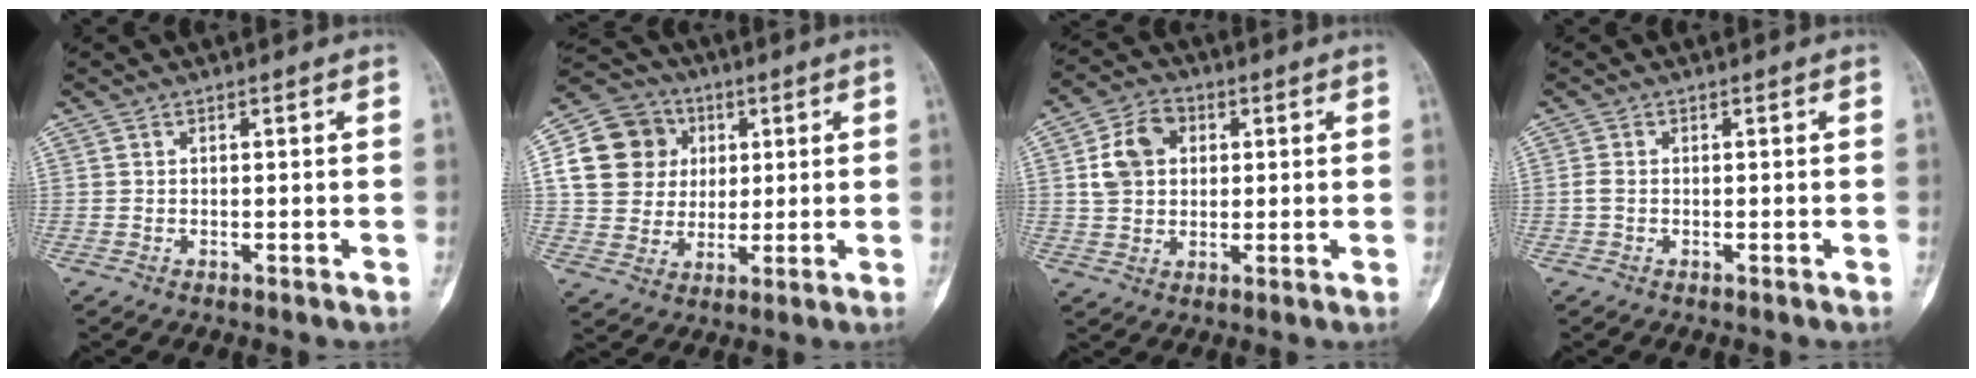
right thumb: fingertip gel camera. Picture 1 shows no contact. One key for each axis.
{"total": 13.8, "fx": 3.1, "fy": 12.7, "fz": 4.5, "tx": -0.058, "ty": 0.013, "tz": 0.057}
{"total": 8.5, "fx": 1.8, "fy": 6.6, "fz": 5.0, "tx": -0.073, "ty": 0.009, "tz": 0.030}
{"total": 1.2, "fx": -0.2, "fy": 0.8, "fz": 0.9, "tx": -0.024, "ty": -0.001, "tz": -0.007}